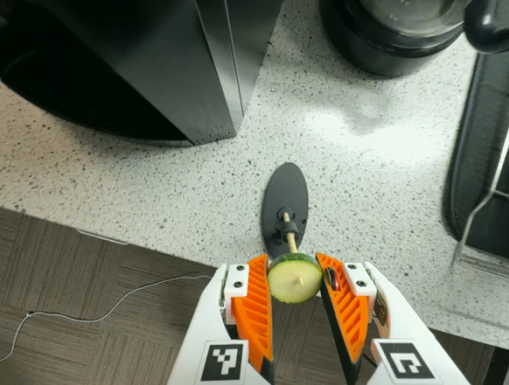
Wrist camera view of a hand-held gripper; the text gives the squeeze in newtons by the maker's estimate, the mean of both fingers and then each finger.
{"total": 11.0, "left": 10.6, "right": 11.5}